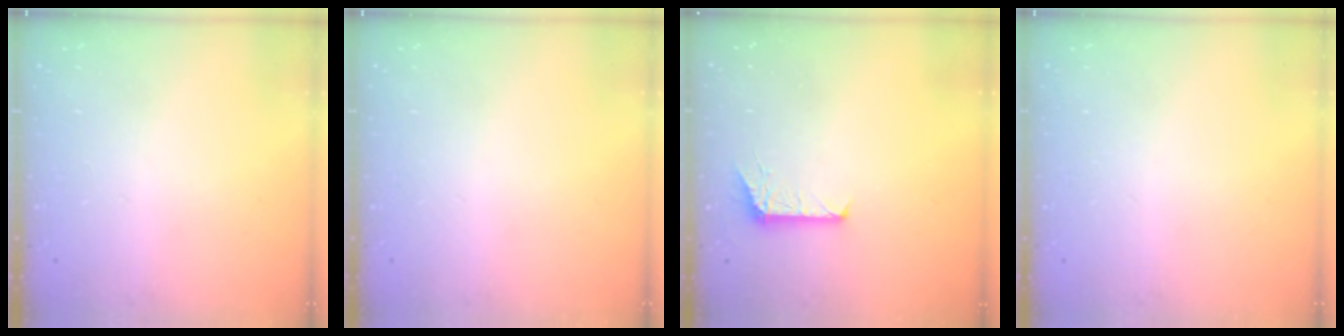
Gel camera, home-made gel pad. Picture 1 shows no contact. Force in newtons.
{"total": 0.0}
{"total": 5.9, "press": 5.9, "slide": 0.6}
{"total": 0.0}